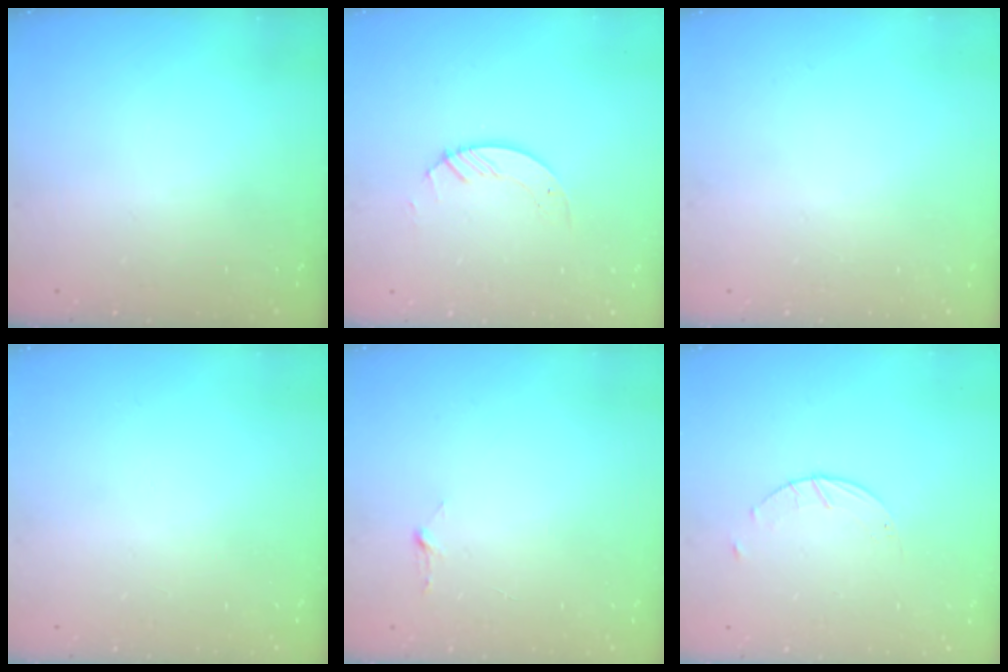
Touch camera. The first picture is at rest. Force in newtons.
{"total": 2.9, "press": 2.9, "slide": 0.3}
{"total": 0.0}
{"total": 0.0}
{"total": 2.9, "press": 2.9, "slide": 0.3}
{"total": 3.0, "press": 3.0, "slide": 0.4}